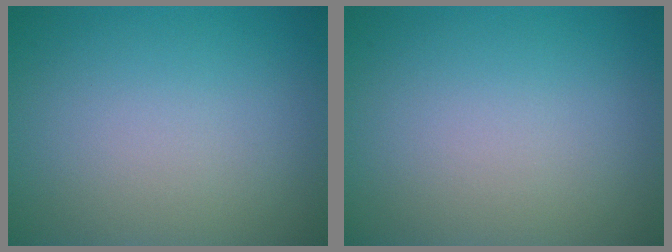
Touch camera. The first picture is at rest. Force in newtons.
{"total": 0.0}